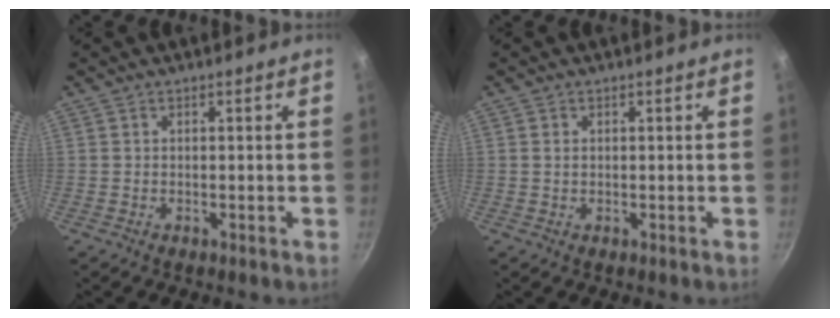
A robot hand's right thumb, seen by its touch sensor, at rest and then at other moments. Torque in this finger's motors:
{"motor_torque": [-0.28, 0.08, -0.42, 0.25, -0.04]}